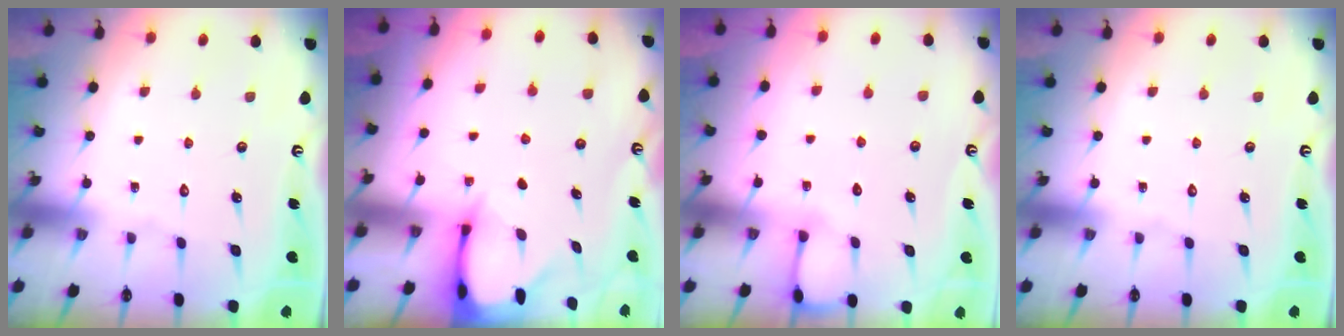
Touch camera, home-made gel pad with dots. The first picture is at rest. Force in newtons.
{"total": 2.4, "press": 2.4, "slide": 0.3}
{"total": 2.9, "press": 2.9, "slide": 0.3}
{"total": 0.0}